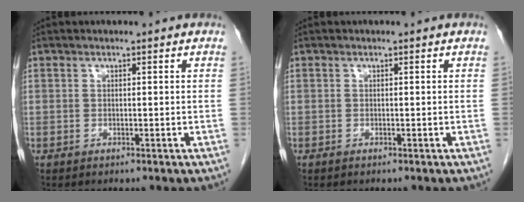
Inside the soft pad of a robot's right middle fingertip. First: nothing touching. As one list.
[{"total": 0.0}]